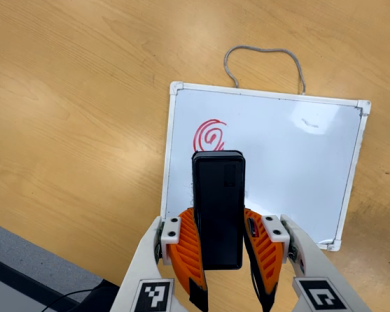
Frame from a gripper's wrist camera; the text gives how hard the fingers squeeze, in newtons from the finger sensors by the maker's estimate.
{"total": 9.1, "left": 7.2, "right": 11.0}